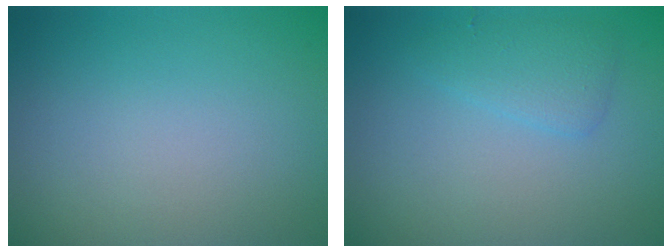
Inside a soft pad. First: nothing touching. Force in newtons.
{"total": 1.9, "press": 1.9, "slide": 0.0}